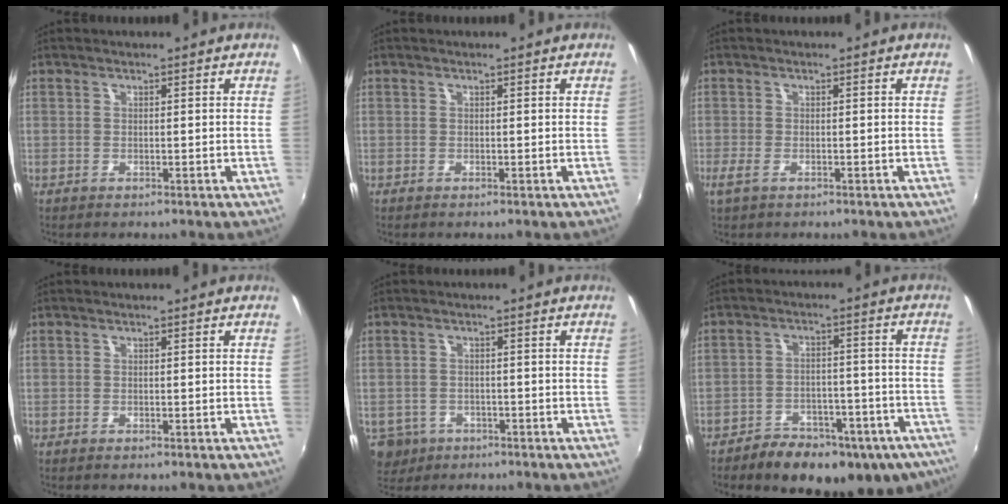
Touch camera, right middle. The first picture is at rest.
{"total": 0.0}
{"total": 2.2, "force": [-1.5, 0.4, 1.6], "torque": [-0.030, -0.007, -0.022]}
{"total": 0.0}
{"total": 6.9, "force": [-3.4, 5.4, 2.4], "torque": [-0.068, -0.012, -0.050]}
{"total": 19.8, "force": [-14.2, 9.2, 10.3], "torque": [-0.175, -0.004, -0.170]}